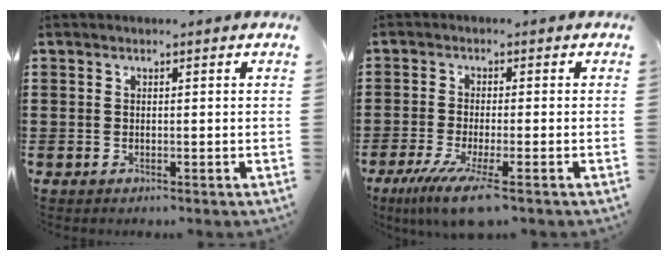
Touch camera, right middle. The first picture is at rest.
{"total": 6.4, "force": [-3.7, 0.3, 5.2], "torque": [-0.110, -0.023, -0.068]}